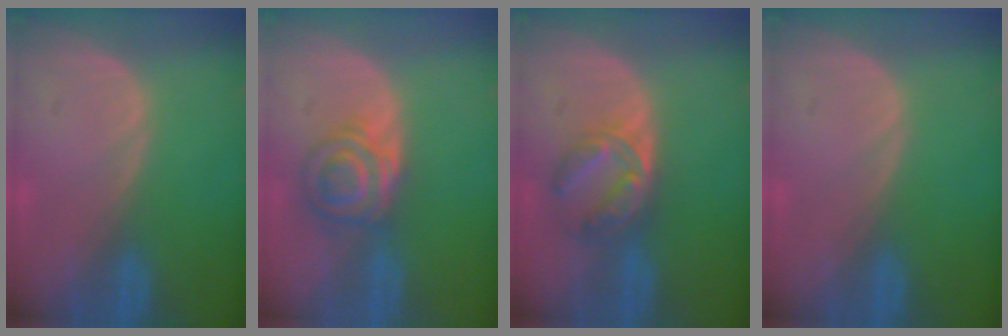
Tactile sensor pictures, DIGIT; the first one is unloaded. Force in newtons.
{"total": 6.0, "press": 5.5, "slide": 2.3}
{"total": 5.9, "press": 5.6, "slide": 1.9}
{"total": 0.0}